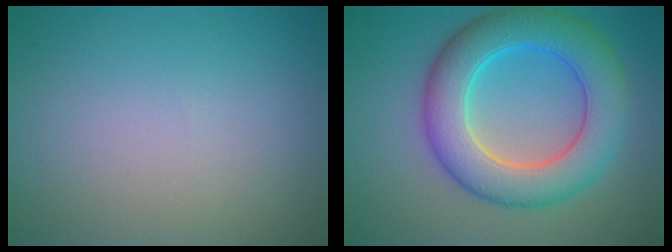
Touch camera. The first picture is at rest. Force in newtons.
{"total": 8.3, "press": 8.3, "slide": 0.1}